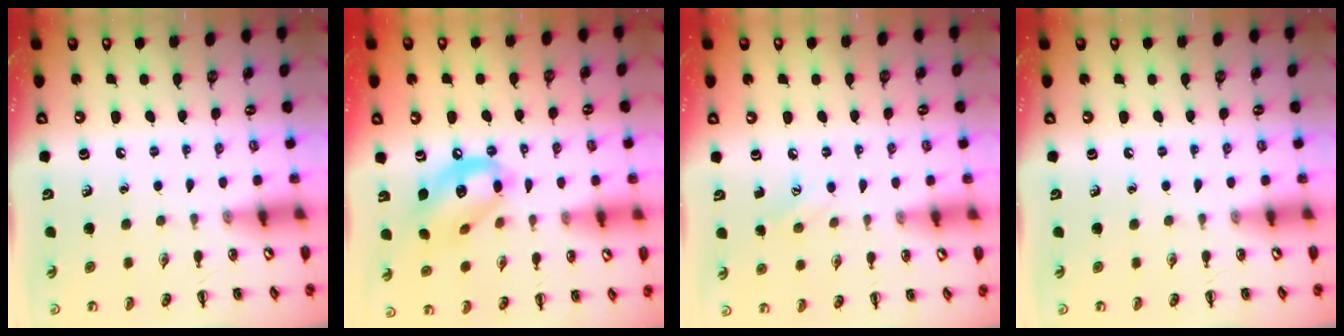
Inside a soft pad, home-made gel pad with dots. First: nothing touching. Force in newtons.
{"total": 12.3, "press": 12.0, "slide": 2.4}
{"total": 6.2, "press": 6.0, "slide": 1.5}
{"total": 0.0}